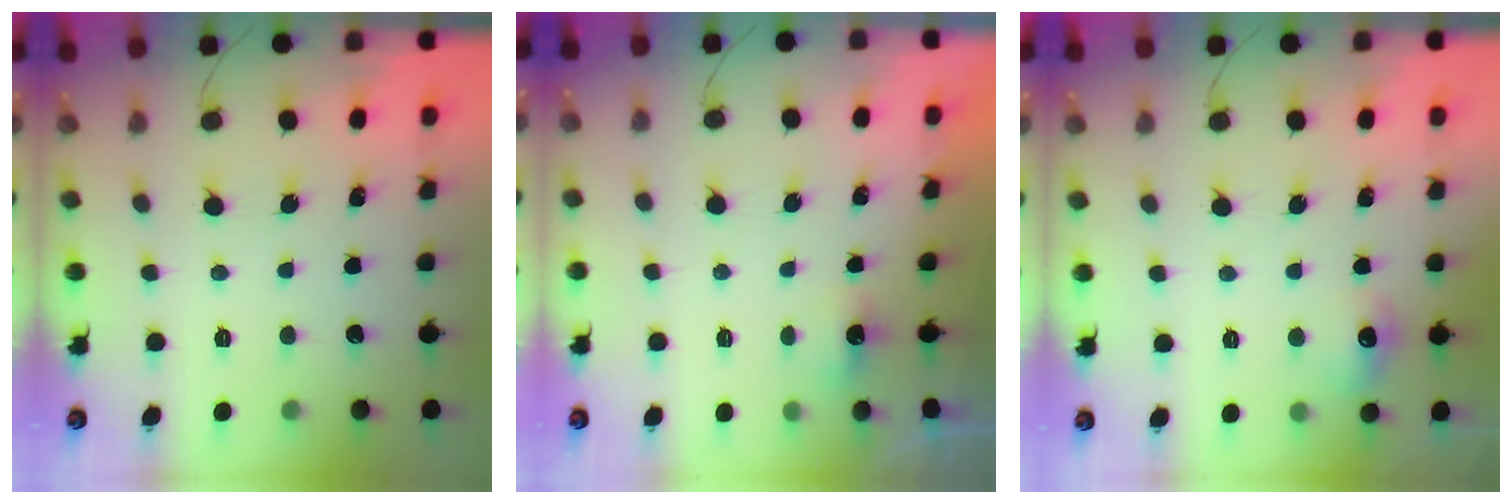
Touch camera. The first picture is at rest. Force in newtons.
{"total": 10.0, "press": 2.1, "slide": 9.8}
{"total": 6.8, "press": 6.7, "slide": 1.0}